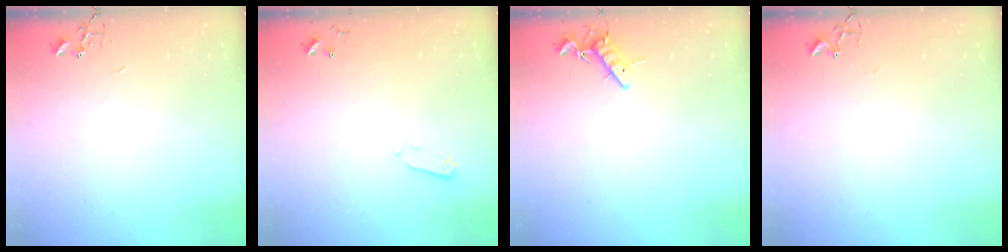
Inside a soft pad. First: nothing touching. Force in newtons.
{"total": 2.7, "press": 2.6, "slide": 0.4}
{"total": 8.6, "press": 8.5, "slide": 1.3}
{"total": 1.7, "press": 1.6, "slide": 0.2}